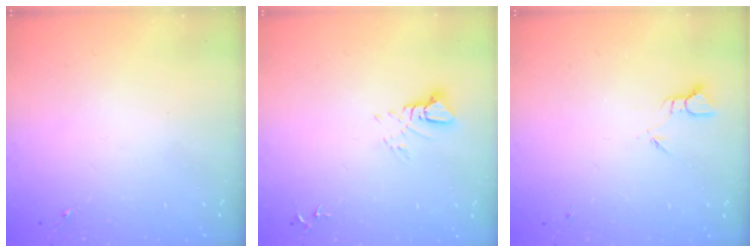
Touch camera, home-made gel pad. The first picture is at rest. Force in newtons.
{"total": 5.3, "press": 5.3, "slide": 0.3}
{"total": 2.3, "press": 2.3, "slide": 0.1}